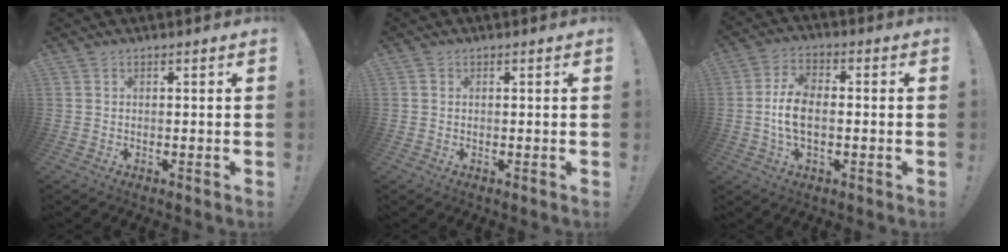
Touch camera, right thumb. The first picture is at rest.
{"total": 0.0}
{"total": 8.9, "force": [-1.0, 5.0, 7.3], "torque": [-0.131, 0.004, -0.017]}